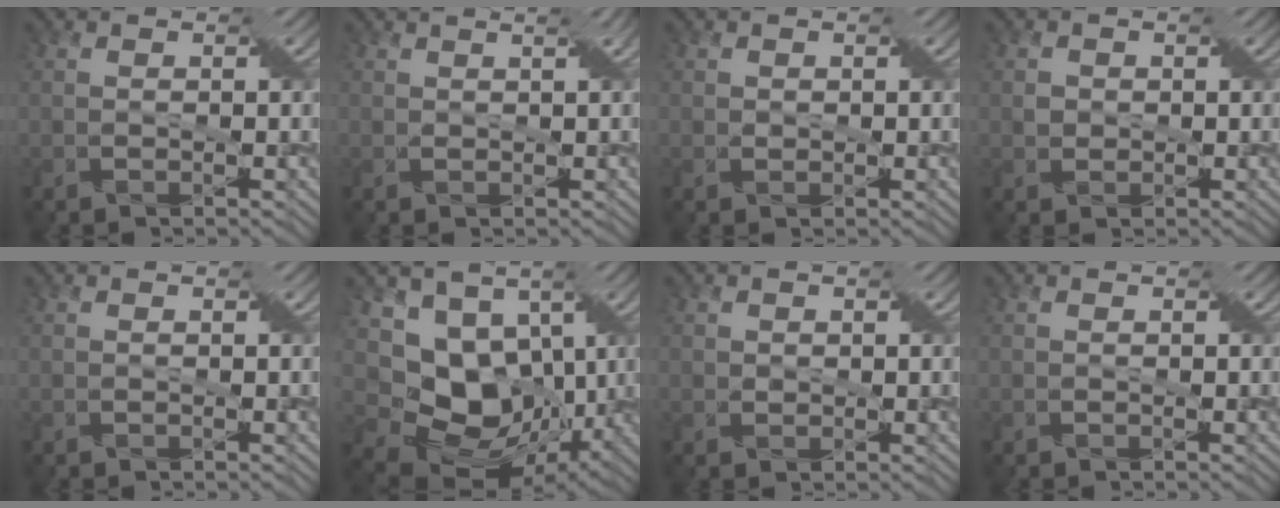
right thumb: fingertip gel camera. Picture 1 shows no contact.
{"total": 1.8, "force": [1.4, -0.3, 1.1], "torque": [-0.017, 0.008, 0.022]}
{"total": 1.0, "force": [0.6, 0.7, 0.2], "torque": [-0.002, 0.004, 0.008]}
{"total": 1.6, "force": [0.4, 1.5, 0.5], "torque": [-0.013, 0.003, -0.001]}
{"total": 0.0}
{"total": 12.8, "force": [-0.5, 9.9, 8.1], "torque": [-0.169, -0.029, 0.000]}
{"total": 1.3, "force": [0.7, 1.0, 0.3], "torque": [-0.008, 0.005, 0.008]}
{"total": 0.0}